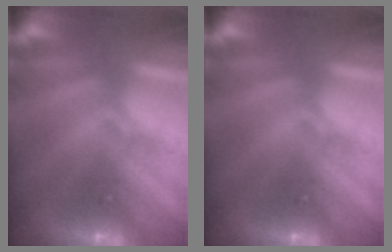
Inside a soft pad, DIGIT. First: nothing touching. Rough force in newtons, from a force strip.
{"total": 0.0}